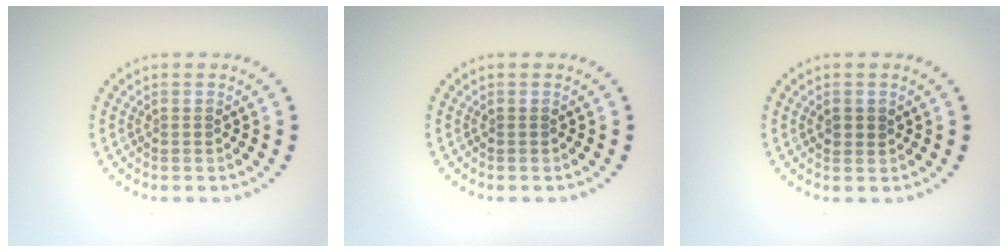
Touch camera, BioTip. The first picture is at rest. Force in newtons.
{"total": 0.0}
{"total": 1.2, "press": 1.1, "slide": 0.4}